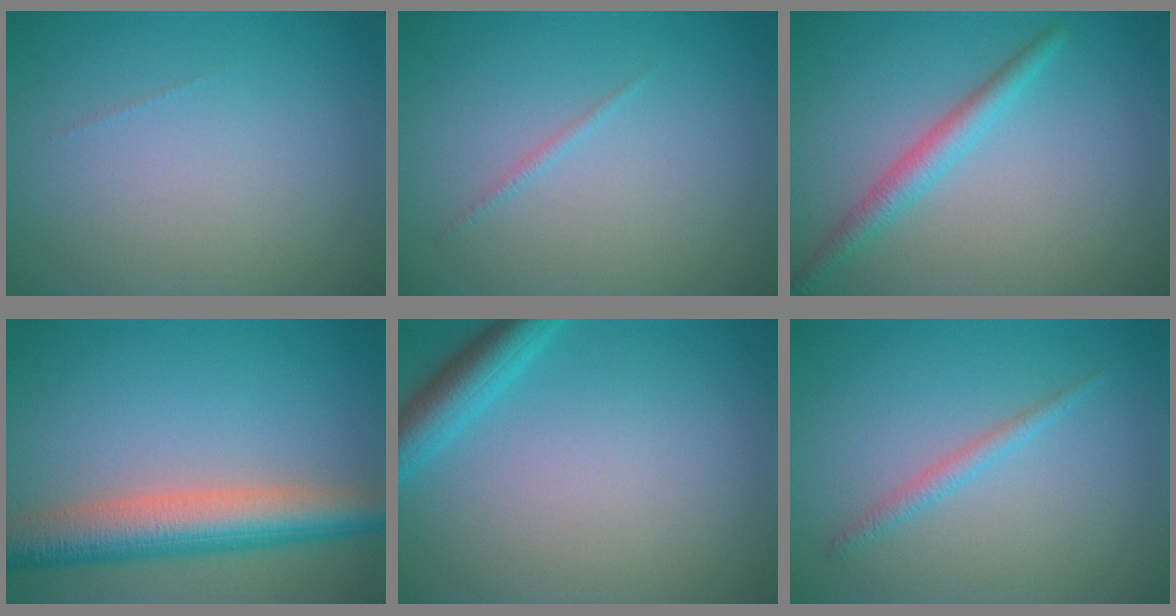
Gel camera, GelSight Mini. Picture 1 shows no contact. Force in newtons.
{"total": 0.5, "press": 0.5, "slide": 0.1}
{"total": 2.5, "press": 2.5, "slide": 0.1}
{"total": 7.2, "press": 7.1, "slide": 0.4}
{"total": 3.5, "press": 3.5, "slide": 0.2}
{"total": 1.4, "press": 1.4, "slide": 0.1}